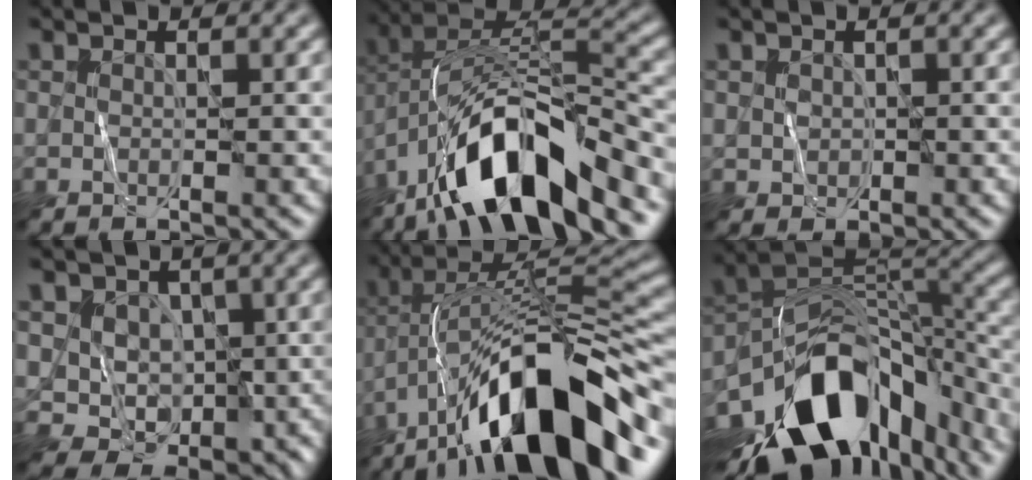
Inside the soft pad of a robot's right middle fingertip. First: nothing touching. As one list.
[{"total": 11.5, "force": [-6.4, 4.1, 8.6], "torque": [-0.149, 0.012, -0.125]}, {"total": 1.0, "force": [0.3, 1.0, 0.1], "torque": [0.003, -0.003, 0.006]}, {"total": 6.2, "force": [-0.3, 5.6, 2.7], "torque": [-0.014, -0.002, -0.009]}, {"total": 14.9, "force": [-8.0, 4.7, 11.6], "torque": [-0.191, 0.020, -0.139]}, {"total": 14.9, "force": [-8.4, 8.2, 9.2], "torque": [-0.161, 0.014, -0.133]}]